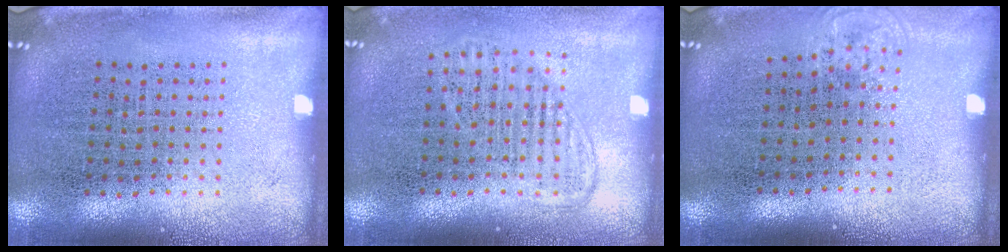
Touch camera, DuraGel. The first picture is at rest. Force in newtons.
{"total": 1.3, "press": 1.2, "slide": 0.6}
{"total": 0.6, "press": 0.5, "slide": 0.3}